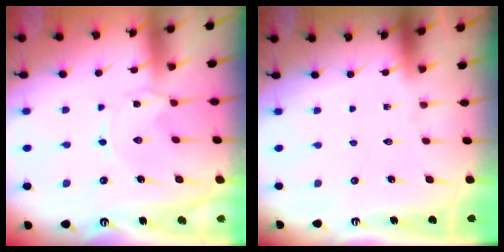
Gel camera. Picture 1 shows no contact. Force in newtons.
{"total": 0.0}